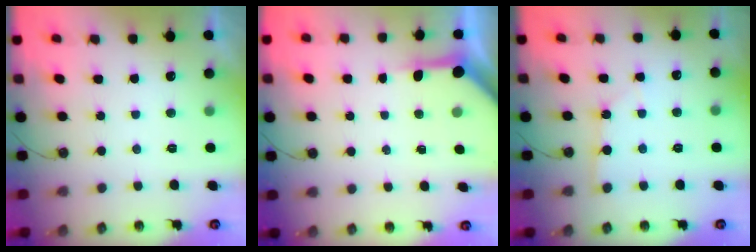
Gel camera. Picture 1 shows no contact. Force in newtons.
{"total": 4.0, "press": 3.9, "slide": 0.2}
{"total": 1.3, "press": 1.3, "slide": 0.1}